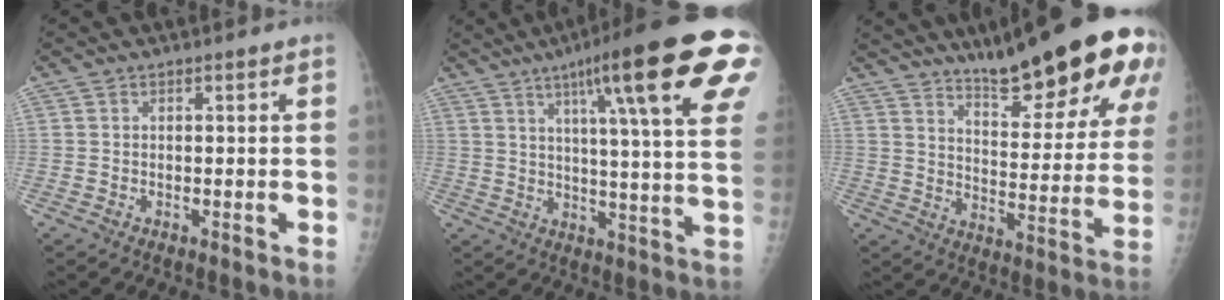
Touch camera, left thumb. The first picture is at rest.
{"total": 25.3, "force": [12.5, 3.5, 21.8], "torque": [-0.286, -0.019, 0.167]}
{"total": 24.2, "force": [16.2, 5.1, 17.2], "torque": [-0.215, -0.074, 0.235]}